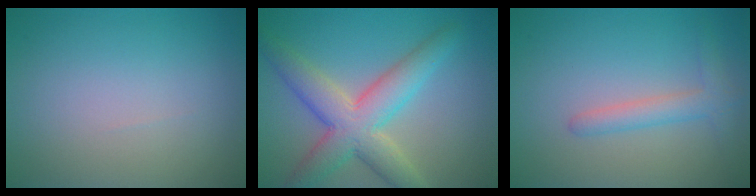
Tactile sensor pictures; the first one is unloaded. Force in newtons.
{"total": 6.9, "press": 6.9, "slide": 0.2}
{"total": 2.4, "press": 2.4, "slide": 0.2}